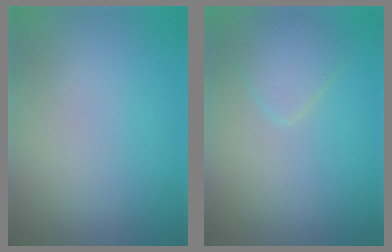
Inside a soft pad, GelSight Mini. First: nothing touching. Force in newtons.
{"total": 2.3, "press": 2.2, "slide": 0.2}